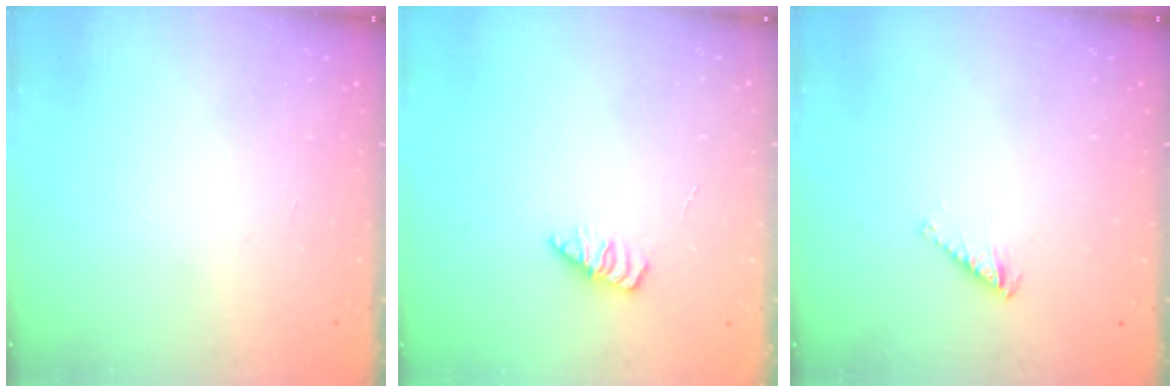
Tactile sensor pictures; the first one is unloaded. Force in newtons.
{"total": 2.2, "press": 2.1, "slide": 0.3}
{"total": 2.8, "press": 2.7, "slide": 0.5}